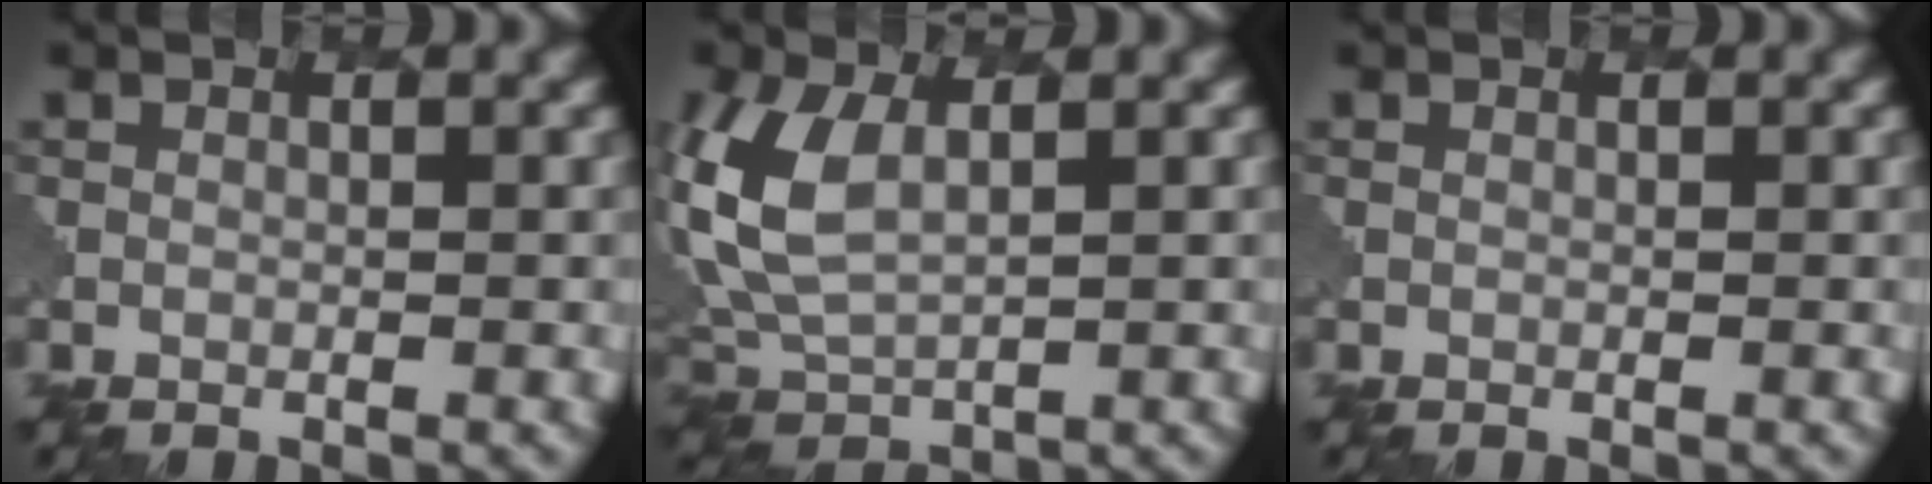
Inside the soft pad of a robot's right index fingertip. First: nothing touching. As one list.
[{"total": 6.6, "force": [1.9, 3.6, 5.1], "torque": [-0.134, 0.005, 0.033]}, {"total": 0.0}]